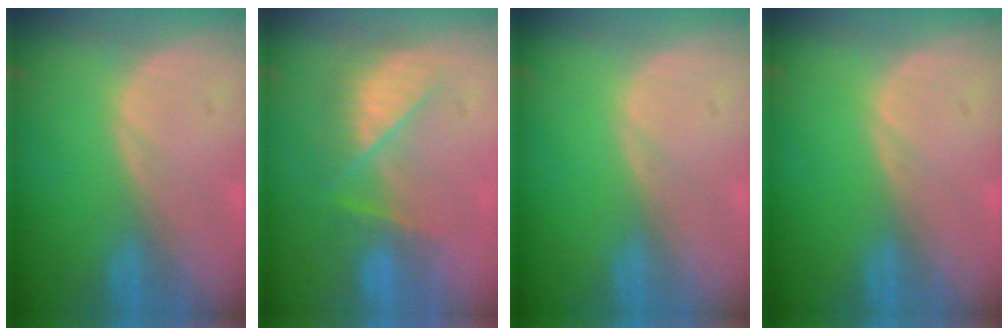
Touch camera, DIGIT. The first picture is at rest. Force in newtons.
{"total": 7.0, "press": 6.9, "slide": 1.1}
{"total": 0.0}
{"total": 0.0}